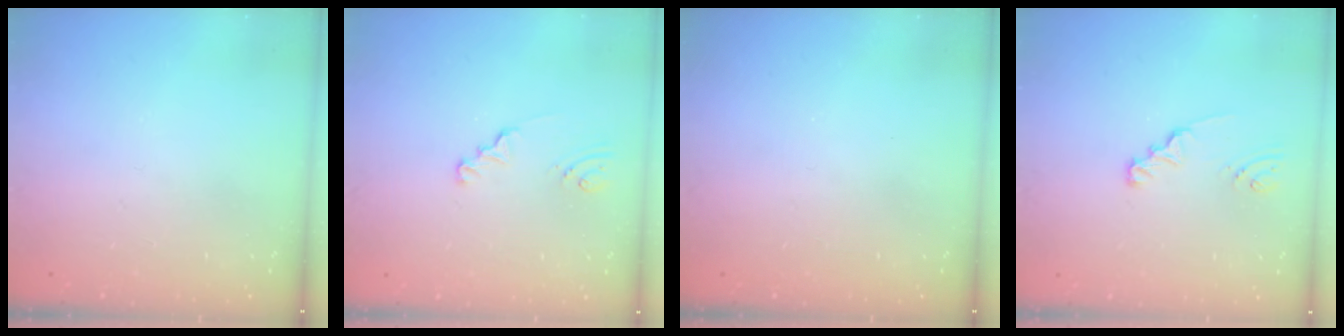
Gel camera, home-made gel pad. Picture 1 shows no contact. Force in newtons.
{"total": 1.7, "press": 1.7, "slide": 0.2}
{"total": 0.0}
{"total": 2.2, "press": 2.2, "slide": 0.2}